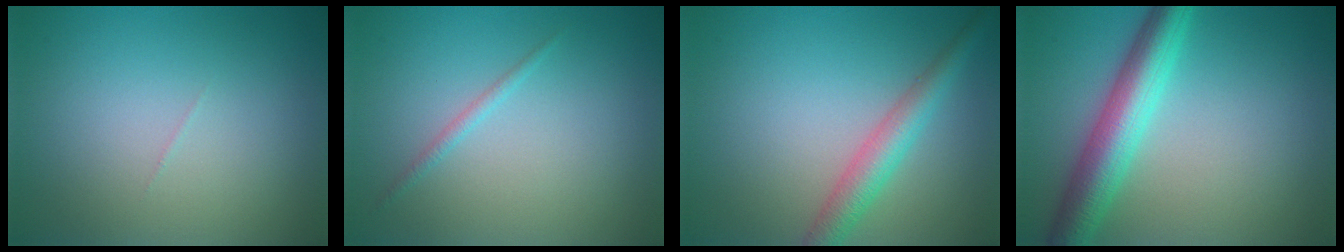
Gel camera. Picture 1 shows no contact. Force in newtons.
{"total": 0.8, "press": 0.8, "slide": 0.1}
{"total": 3.4, "press": 3.4, "slide": 0.1}
{"total": 5.9, "press": 5.9, "slide": 0.2}